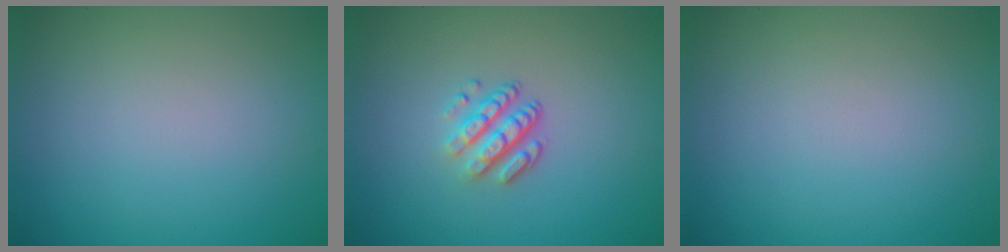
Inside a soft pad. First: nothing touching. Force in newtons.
{"total": 3.3, "press": 2.3, "slide": 2.3}
{"total": 0.0}